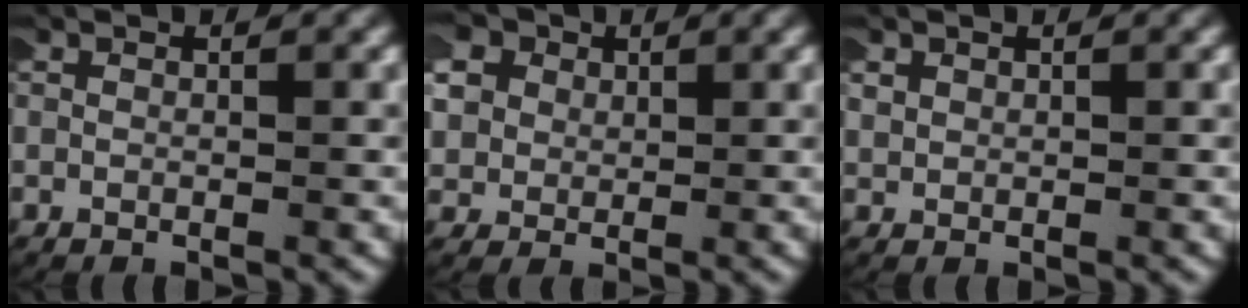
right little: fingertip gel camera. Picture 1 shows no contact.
{"total": 6.8, "force": [2.4, 5.6, 2.9], "torque": [-0.088, 0.001, 0.033]}
{"total": 1.2, "force": [0.6, 1.0, 0.5], "torque": [-0.021, 0.000, 0.015]}